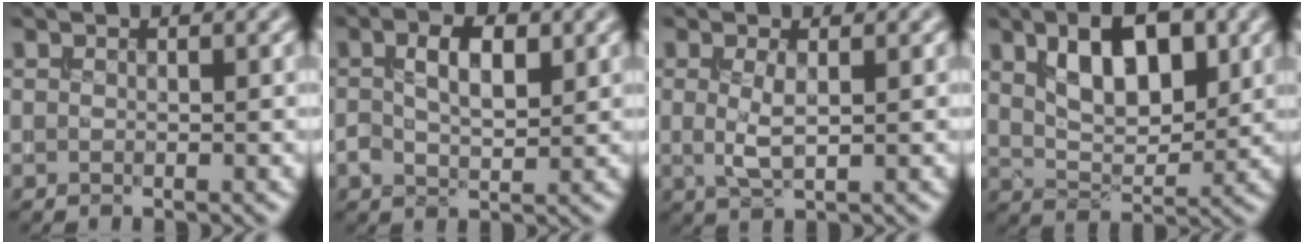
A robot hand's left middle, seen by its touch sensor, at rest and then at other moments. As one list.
[{"total": 3.6, "force": [0.6, 1.8, 3.1], "torque": [-0.060, 0.006, 0.011]}, {"total": 2.0, "force": [0.2, 0.4, 1.9], "torque": [-0.043, -0.002, 0.005]}, {"total": 7.1, "force": [2.6, 3.5, 5.6], "torque": [-0.097, 0.006, 0.042]}]